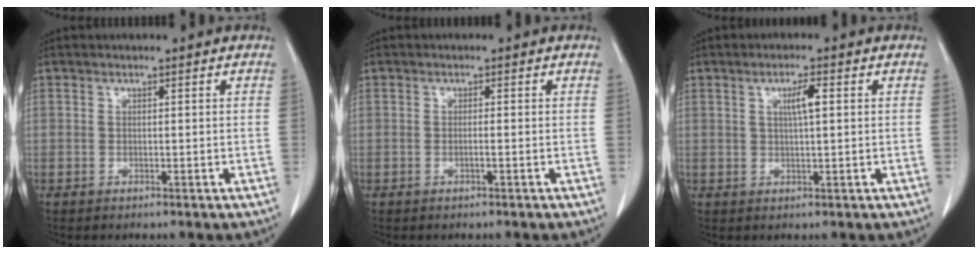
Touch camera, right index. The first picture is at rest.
{"total": 0.7, "force": [-0.3, -0.1, 0.6], "torque": [-0.011, 0.001, -0.005]}
{"total": 3.0, "force": [0.8, 0.2, 2.9], "torque": [-0.051, 0.001, 0.015]}